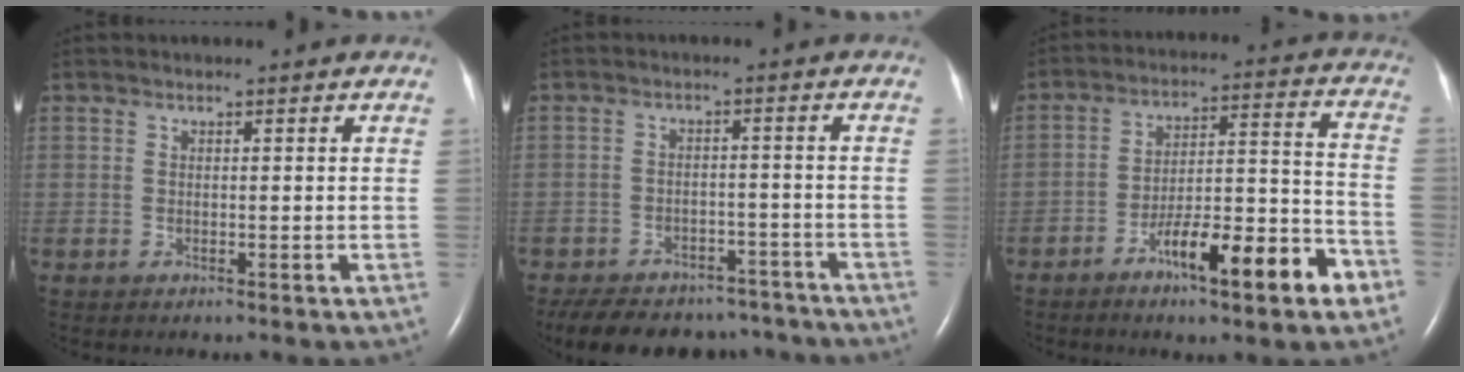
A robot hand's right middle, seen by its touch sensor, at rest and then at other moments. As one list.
[{"total": 17.0, "force": [-14.4, 7.2, 5.6], "torque": [-0.136, -0.002, -0.190]}, {"total": 14.2, "force": [-7.8, 2.0, 11.6], "torque": [-0.177, 0.013, -0.119]}]